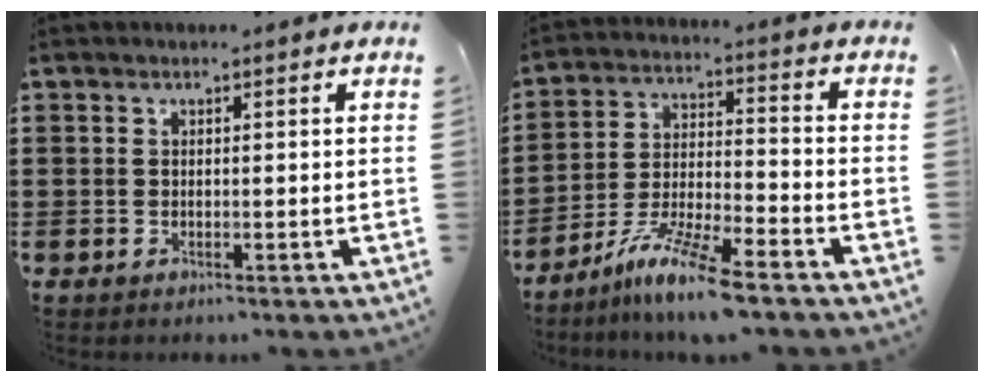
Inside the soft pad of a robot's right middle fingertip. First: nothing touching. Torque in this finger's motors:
{"motor_torque": [1.82, -0.32, 0.33, 0.09]}